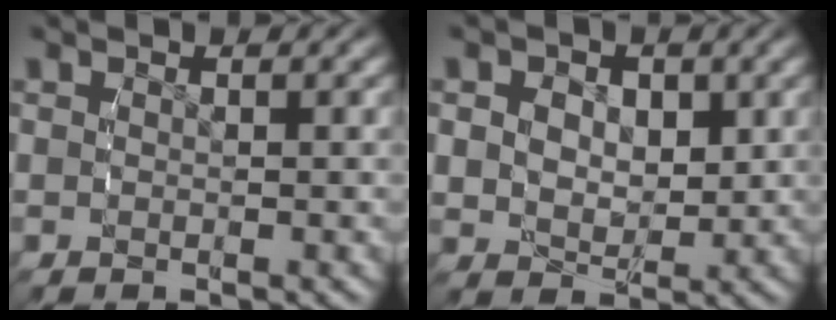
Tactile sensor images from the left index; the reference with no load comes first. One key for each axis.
{"total": 3.9, "fx": 0.7, "fy": 3.1, "fz": 2.3, "tx": -0.054, "ty": -0.024, "tz": 0.023}